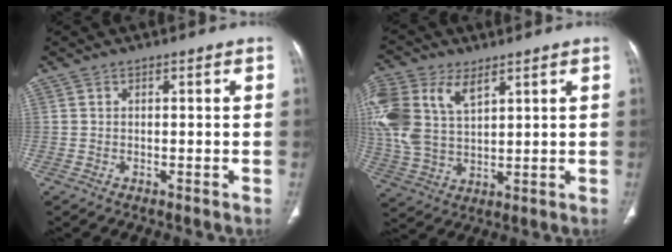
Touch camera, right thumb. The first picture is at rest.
{"total": 16.4, "force": [6.8, 9.9, 11.1], "torque": [-0.268, -0.004, 0.137]}